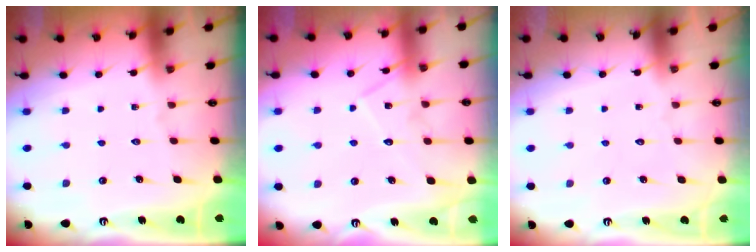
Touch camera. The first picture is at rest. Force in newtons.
{"total": 11.1, "press": 11.1, "slide": 0.7}
{"total": 1.7, "press": 1.7, "slide": 0.1}